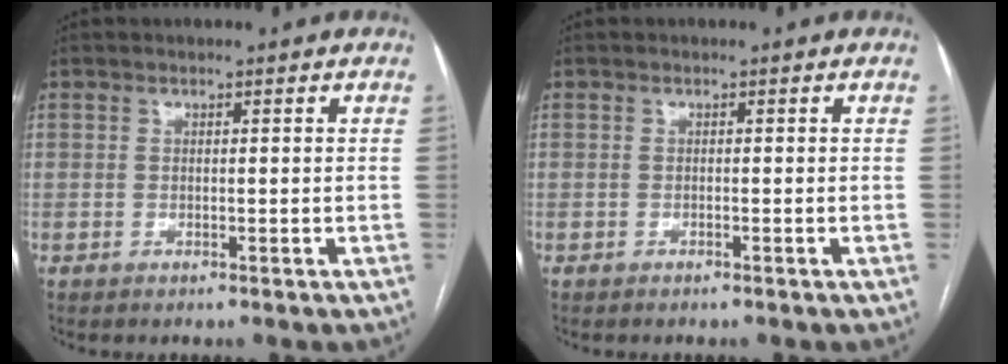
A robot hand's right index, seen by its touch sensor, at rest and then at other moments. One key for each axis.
{"total": 0.0}